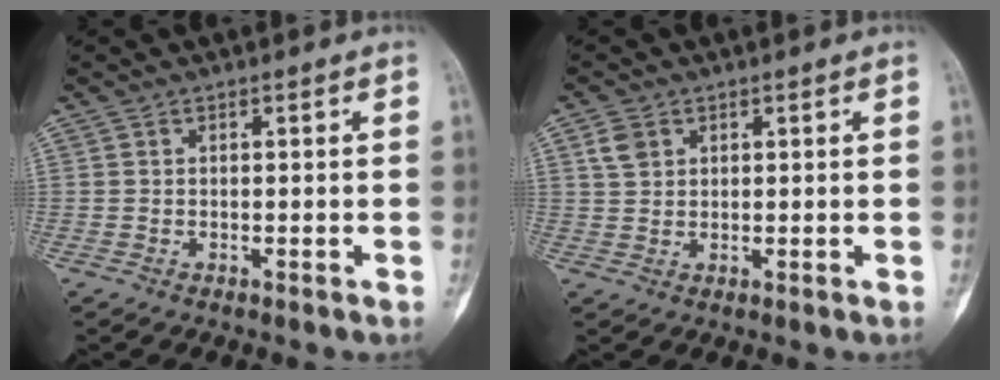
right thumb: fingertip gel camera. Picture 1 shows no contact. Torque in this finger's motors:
{"motor_torque": [0.36, 0.25, 0.08, 0.02, -0.04]}